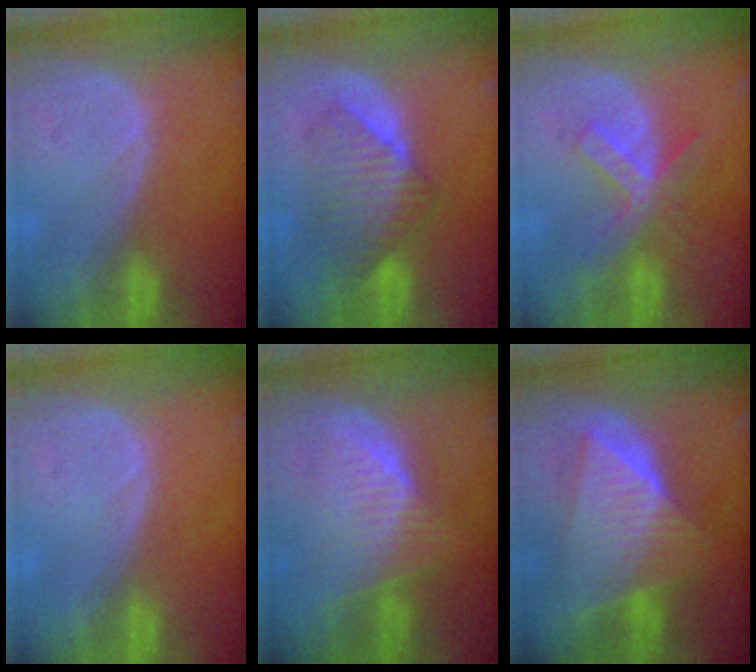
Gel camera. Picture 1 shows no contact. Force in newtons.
{"total": 7.1, "press": 7.1, "slide": 0.2}
{"total": 5.5, "press": 5.3, "slide": 1.3}
{"total": 0.0}
{"total": 6.7, "press": 6.2, "slide": 2.5}
{"total": 10.0, "press": 10.0, "slide": 0.7}